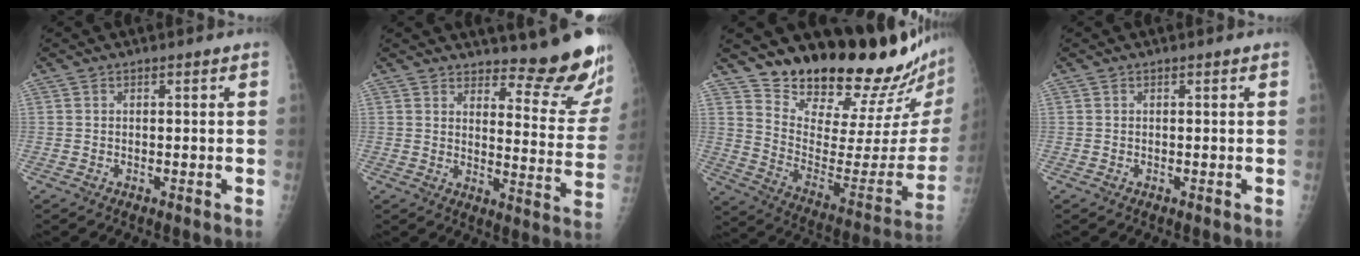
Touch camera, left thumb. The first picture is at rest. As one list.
[{"total": 15.3, "force": [13.9, 2.9, 5.9], "torque": [-0.038, -0.148, 0.164]}, {"total": 25.0, "force": [22.6, 4.6, 9.4], "torque": [-0.105, -0.197, 0.324]}, {"total": 0.0}]